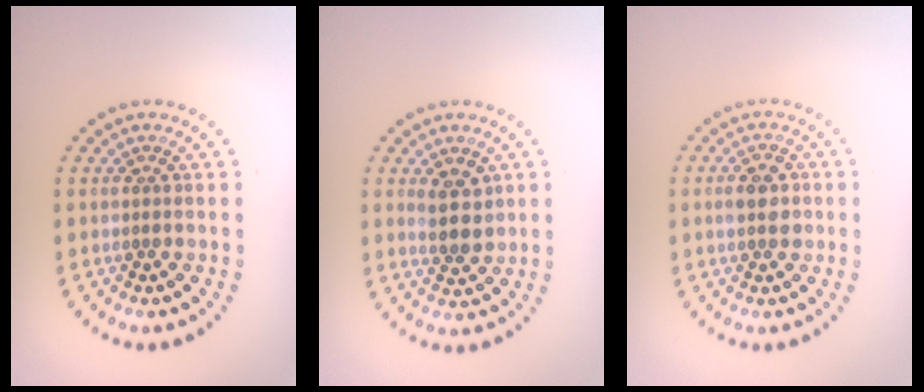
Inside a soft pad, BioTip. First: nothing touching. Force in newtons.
{"total": 2.5, "press": 2.4, "slide": 0.8}
{"total": 2.7, "press": 2.7, "slide": 0.0}